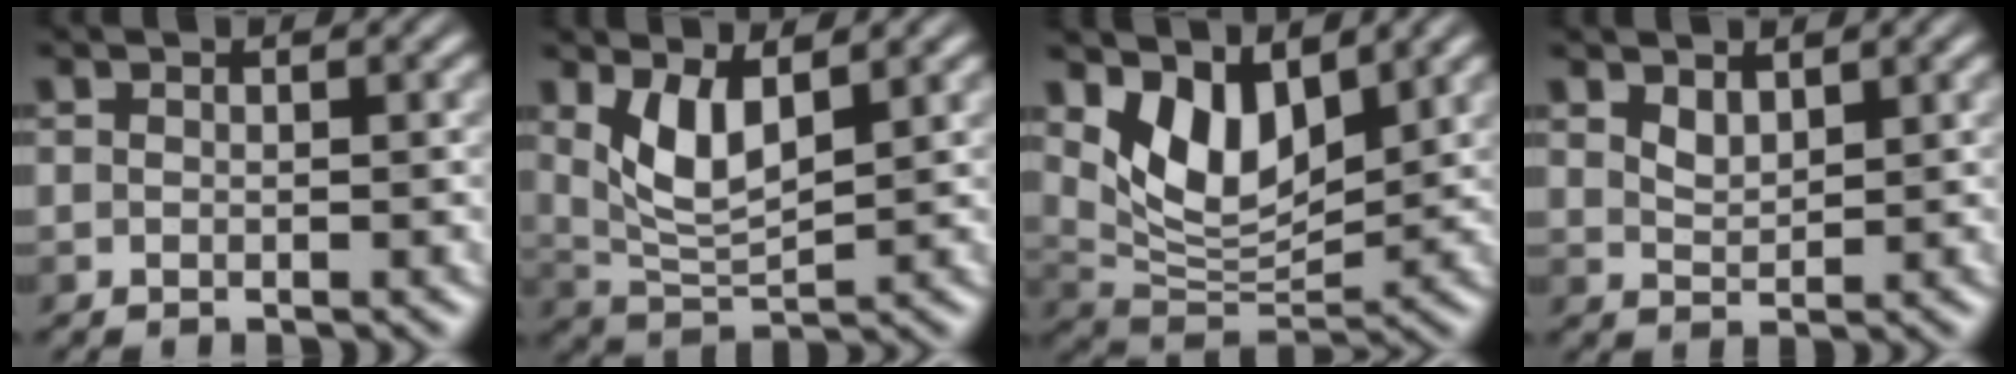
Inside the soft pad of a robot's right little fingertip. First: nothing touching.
{"total": 4.2, "force": [1.3, 1.7, 3.6], "torque": [-0.078, -0.006, 0.030]}
{"total": 5.8, "force": [3.2, 2.8, 3.9], "torque": [-0.081, -0.010, 0.058]}
{"total": 0.9, "force": [0.7, 0.3, 0.5], "torque": [-0.019, -0.005, 0.015]}